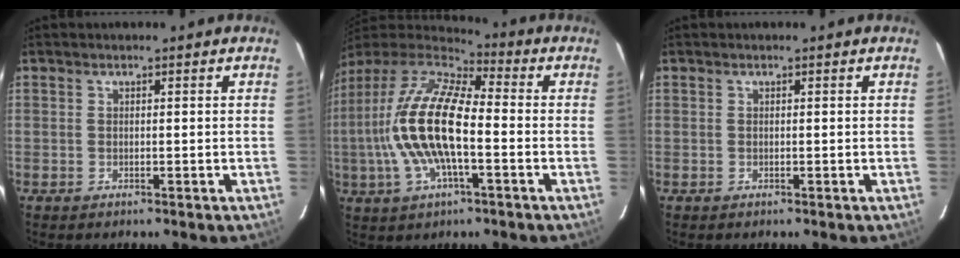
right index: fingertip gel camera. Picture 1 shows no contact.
{"total": 18.4, "force": [-2.2, 6.4, 17.2], "torque": [-0.333, 0.001, -0.052]}
{"total": 0.0}